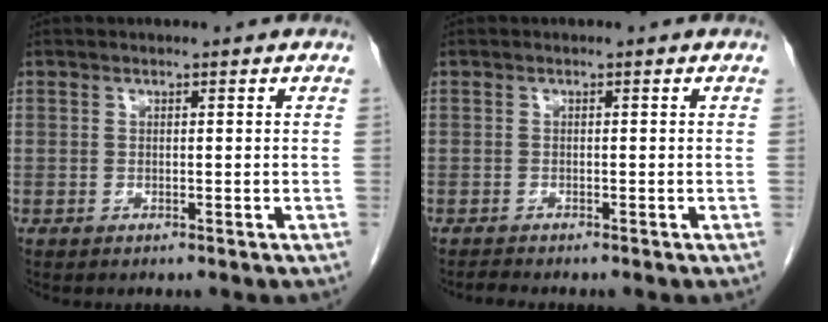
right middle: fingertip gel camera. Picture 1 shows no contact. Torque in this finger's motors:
{"motor_torque": [0.36, -0.16, -0.04, -0.01]}